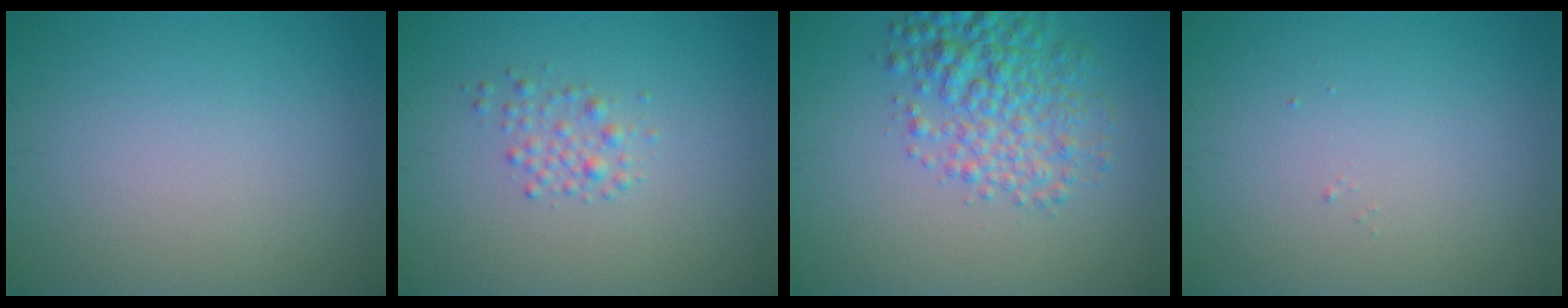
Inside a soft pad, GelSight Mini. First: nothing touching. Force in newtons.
{"total": 1.6, "press": 1.6, "slide": 0.1}
{"total": 4.9, "press": 4.9, "slide": 0.1}
{"total": 0.0}